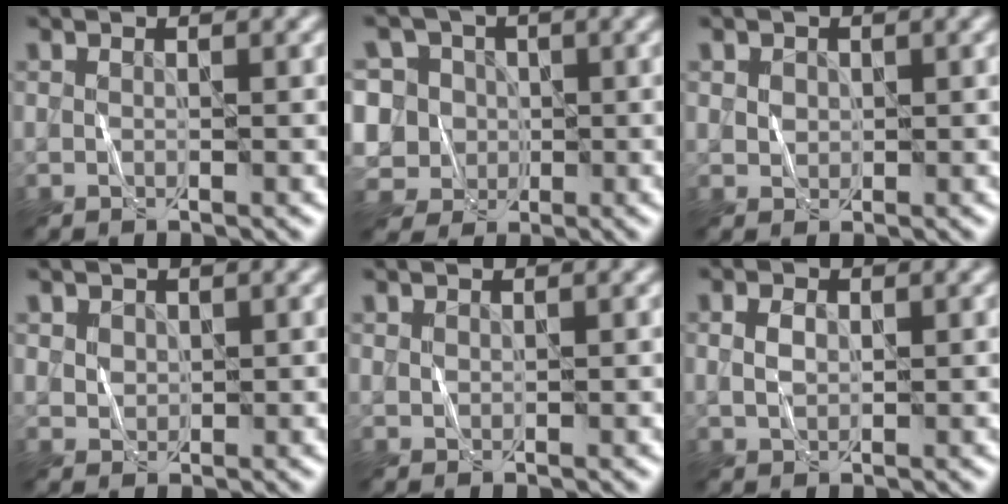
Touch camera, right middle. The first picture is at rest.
{"total": 8.6, "force": [1.7, 7.8, 3.4], "torque": [-0.072, 0.034, -0.005]}
{"total": 1.2, "force": [0.7, 1.0, 0.2], "torque": [0.000, -0.004, 0.016]}
{"total": 1.5, "force": [0.9, 1.1, 0.3], "torque": [-0.007, -0.004, 0.027]}
{"total": 0.6, "force": [0.5, 0.3, -0.1], "torque": [0.002, -0.001, 0.009]}
{"total": 1.6, "force": [0.5, 1.1, 1.0], "torque": [-0.022, 0.004, 0.007]}